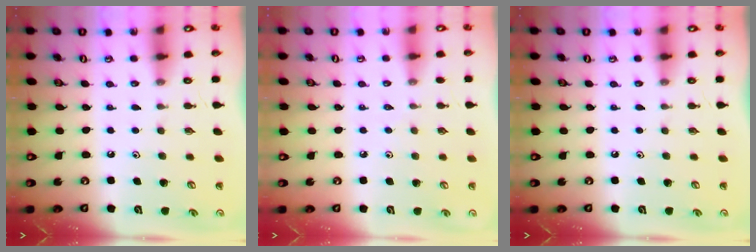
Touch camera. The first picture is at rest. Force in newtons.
{"total": 1.9, "press": 1.9, "slide": 0.5}
{"total": 0.0}